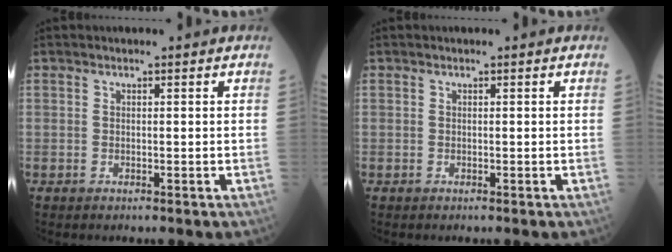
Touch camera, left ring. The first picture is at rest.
{"total": 0.0}